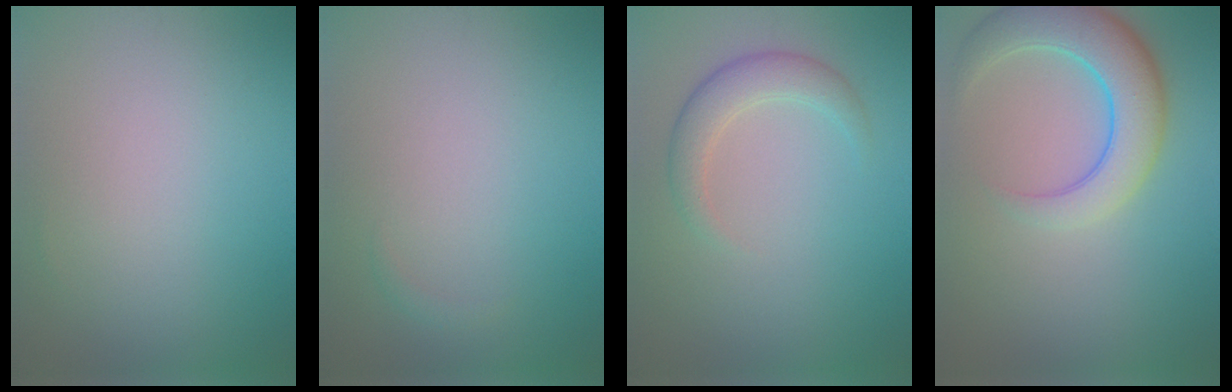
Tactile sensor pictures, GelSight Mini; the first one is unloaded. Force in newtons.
{"total": 0.5, "press": 0.5, "slide": 0.0}
{"total": 2.7, "press": 2.7, "slide": 0.2}
{"total": 6.2, "press": 6.2, "slide": 0.6}